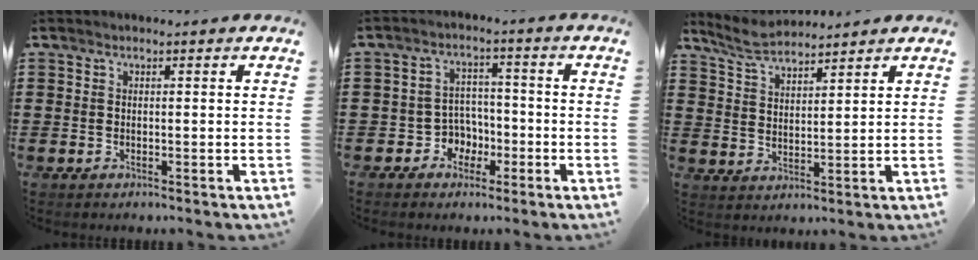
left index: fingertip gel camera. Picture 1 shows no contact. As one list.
[{"total": 4.6, "force": [-1.9, 4.0, 1.3], "torque": [-0.035, 0.009, -0.038]}, {"total": 5.0, "force": [4.6, 1.1, 1.5], "torque": [-0.046, -0.007, 0.087]}]